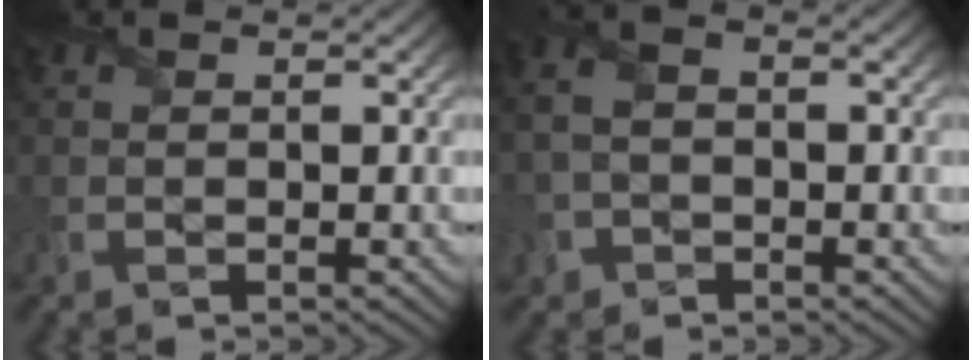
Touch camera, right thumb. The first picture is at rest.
{"total": 4.8, "force": [-0.6, 3.4, 3.3], "torque": [-0.085, 0.008, -0.012]}